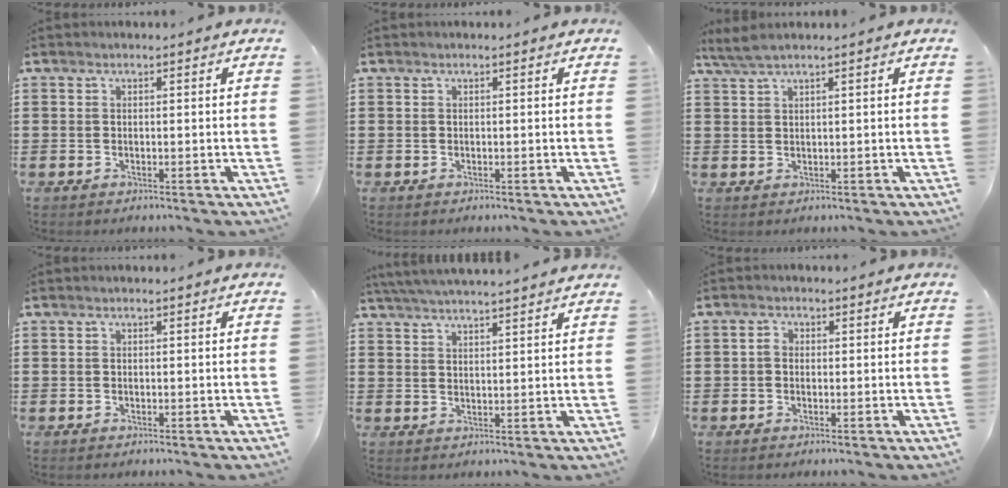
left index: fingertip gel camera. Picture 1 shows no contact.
{"total": 0.0}
{"total": 2.1, "force": [1.4, 0.0, 1.6], "torque": [-0.032, 0.000, 0.026]}
{"total": 0.0}
{"total": 3.9, "force": [3.8, -0.6, 0.8], "torque": [-0.028, -0.014, 0.068]}
{"total": 1.5, "force": [0.0, 1.1, 1.0], "torque": [-0.022, 0.007, -0.002]}